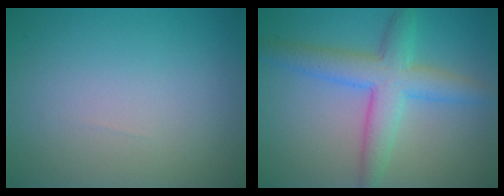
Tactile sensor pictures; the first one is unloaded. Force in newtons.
{"total": 5.5, "press": 5.5, "slide": 0.0}